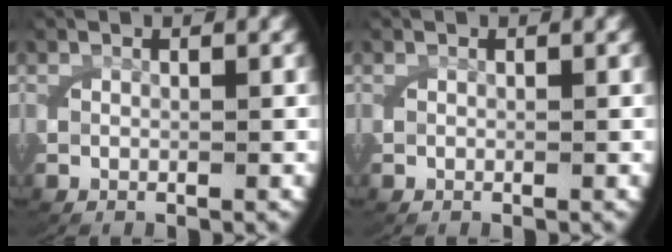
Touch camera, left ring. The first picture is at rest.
{"total": 0.0}